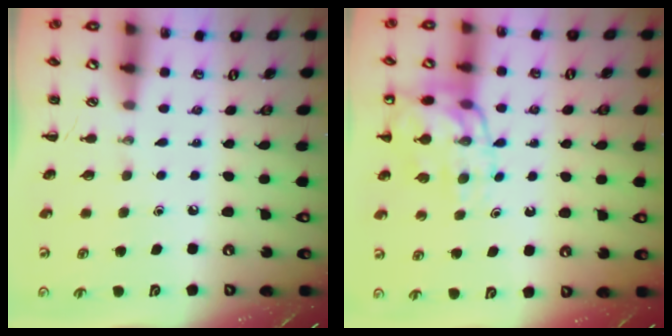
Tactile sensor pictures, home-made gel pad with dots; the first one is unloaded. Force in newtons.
{"total": 13.3, "press": 13.1, "slide": 2.5}